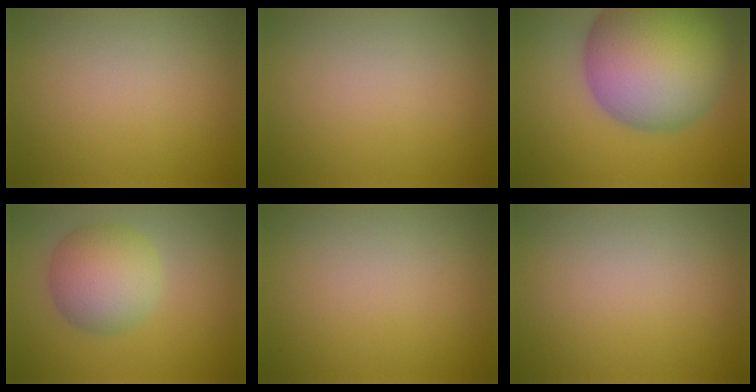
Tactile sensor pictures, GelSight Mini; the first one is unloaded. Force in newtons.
{"total": 0.0}
{"total": 15.0, "press": 15.0, "slide": 0.7}
{"total": 5.1, "press": 5.1, "slide": 0.2}
{"total": 0.0}
{"total": 0.0}